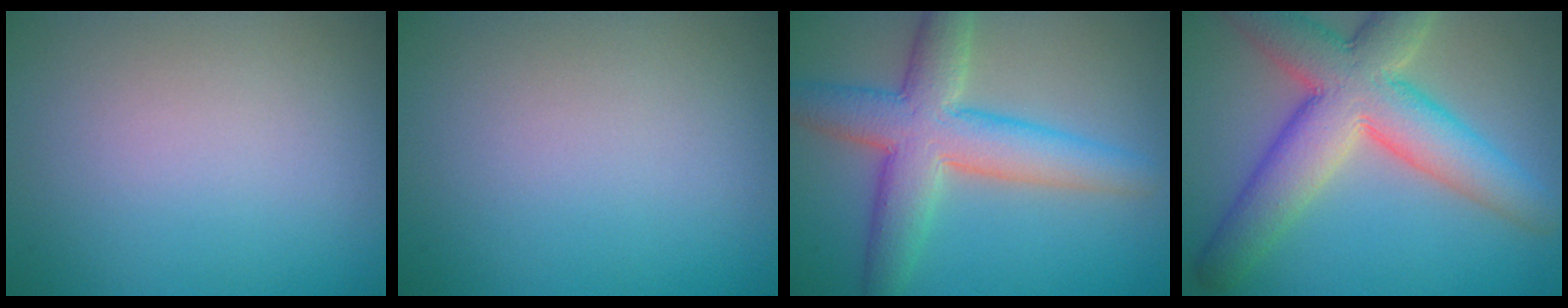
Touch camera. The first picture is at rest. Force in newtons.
{"total": 0.0}
{"total": 7.5, "press": 7.5, "slide": 0.4}
{"total": 9.5, "press": 9.5, "slide": 0.6}